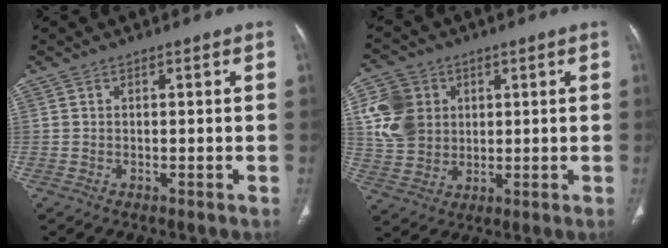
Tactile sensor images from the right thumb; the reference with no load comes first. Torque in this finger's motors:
{"motor_torque": [0.10, 0.11, 0.52, 0.59, 0.05]}